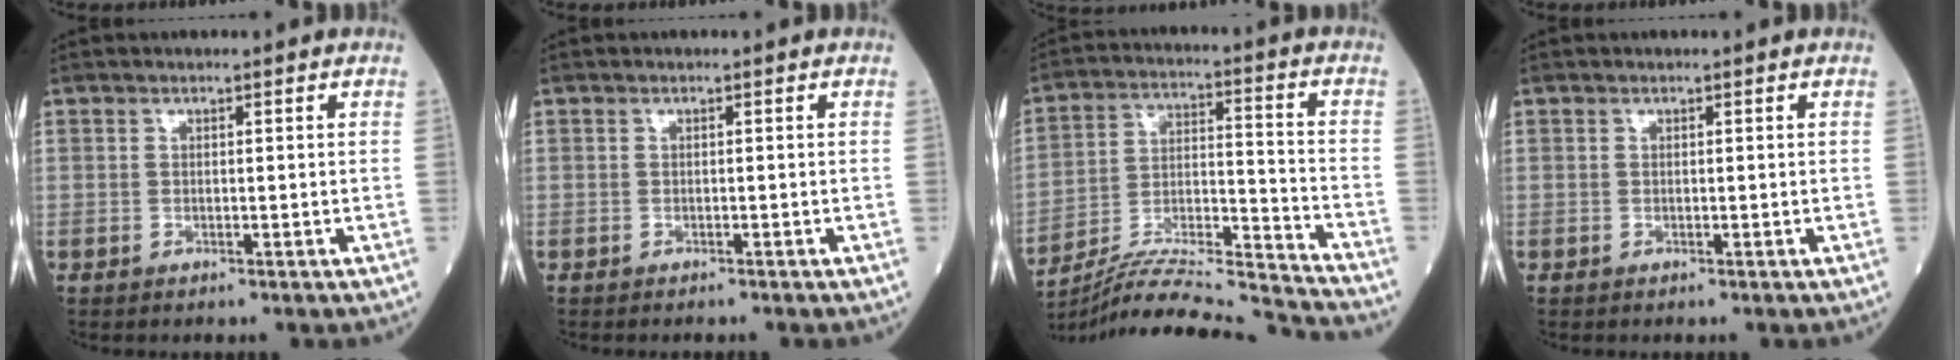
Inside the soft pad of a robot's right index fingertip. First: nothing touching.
{"total": 0.8, "force": [-0.7, 0.0, 0.2], "torque": [-0.005, 0.000, -0.012]}
{"total": 19.8, "force": [-19.0, -1.6, 5.4], "torque": [-0.111, 0.000, -0.310]}
{"total": 0.0}